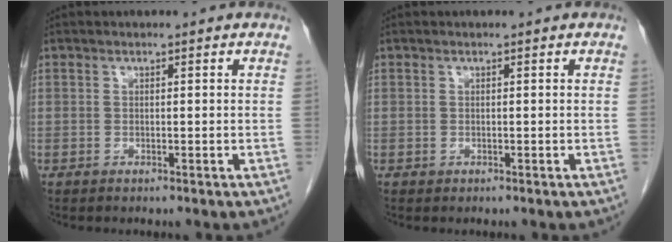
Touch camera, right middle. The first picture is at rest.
{"total": 0.0}